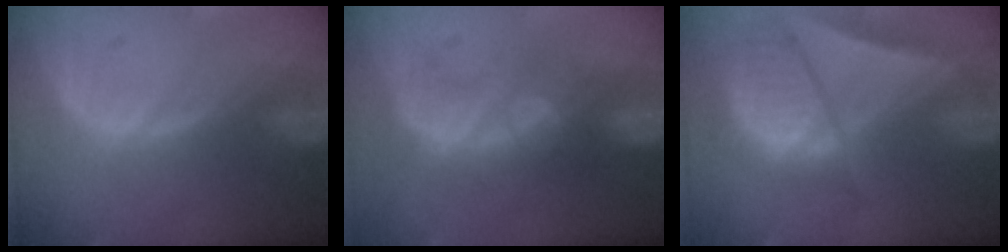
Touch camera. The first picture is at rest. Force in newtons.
{"total": 8.7, "press": 7.6, "slide": 4.3}
{"total": 9.4, "press": 8.1, "slide": 4.8}